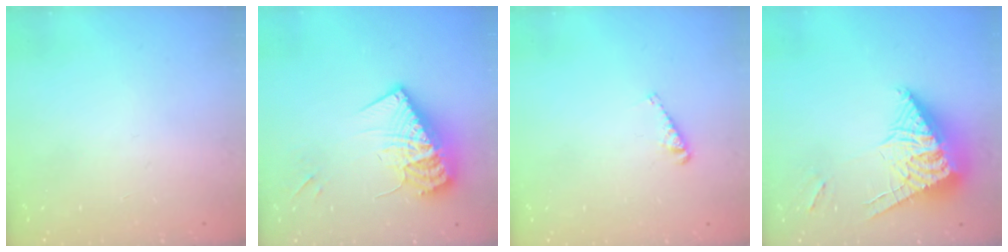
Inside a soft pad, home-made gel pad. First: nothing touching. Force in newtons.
{"total": 18.0, "press": 17.9, "slide": 1.3}
{"total": 3.0, "press": 3.0, "slide": 0.2}
{"total": 12.4, "press": 12.3, "slide": 1.6}